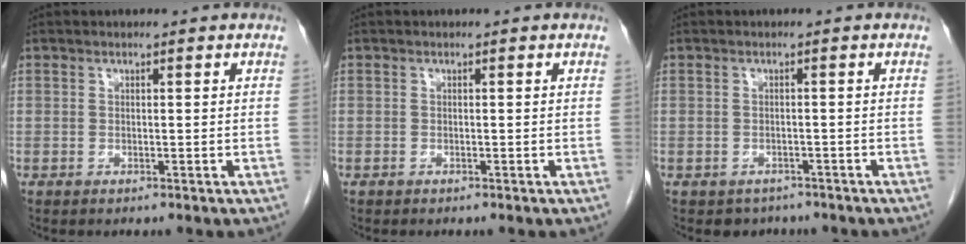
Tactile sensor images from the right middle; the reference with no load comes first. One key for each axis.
{"total": 0.0}
{"total": 2.9, "fx": -2.2, "fy": 1.8, "fz": 0.1, "tx": -0.008, "ty": 0.006, "tz": -0.031}